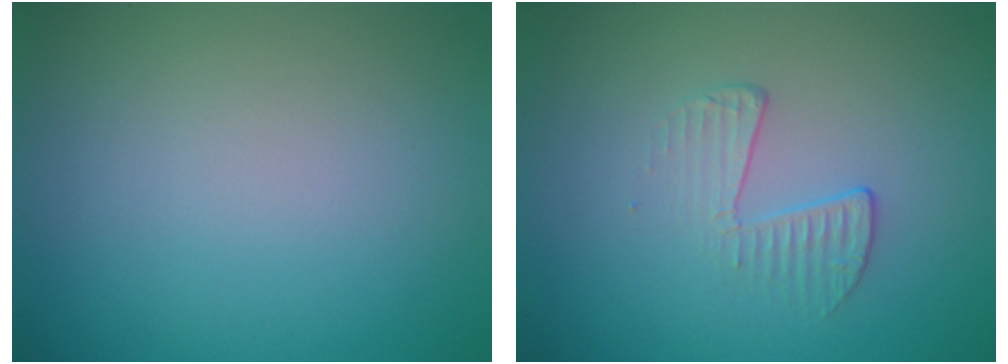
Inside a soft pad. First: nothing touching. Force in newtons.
{"total": 1.9, "press": 0.7, "slide": 1.8}